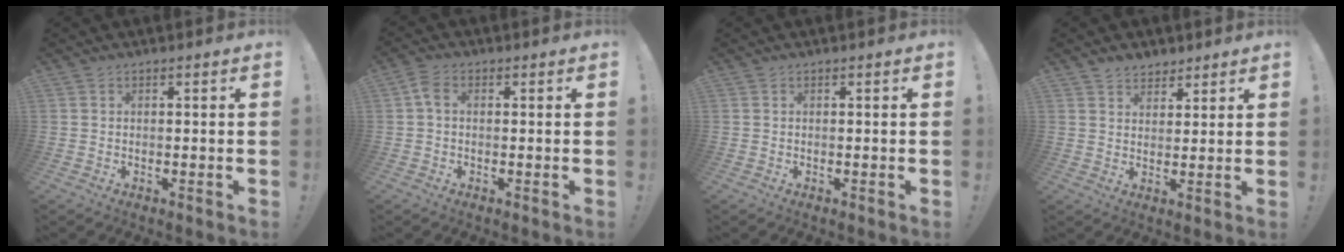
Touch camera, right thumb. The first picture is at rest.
{"total": 3.4, "force": [0.3, 2.0, 2.6], "torque": [-0.055, 0.011, 0.008]}
{"total": 0.0}
{"total": 4.6, "force": [3.7, 2.7, 0.5], "torque": [0.005, -0.026, 0.067]}